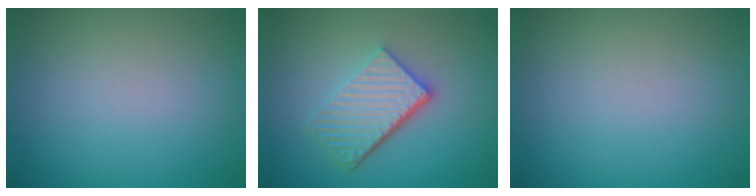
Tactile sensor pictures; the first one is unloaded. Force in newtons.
{"total": 5.3, "press": 3.8, "slide": 3.8}
{"total": 0.0}